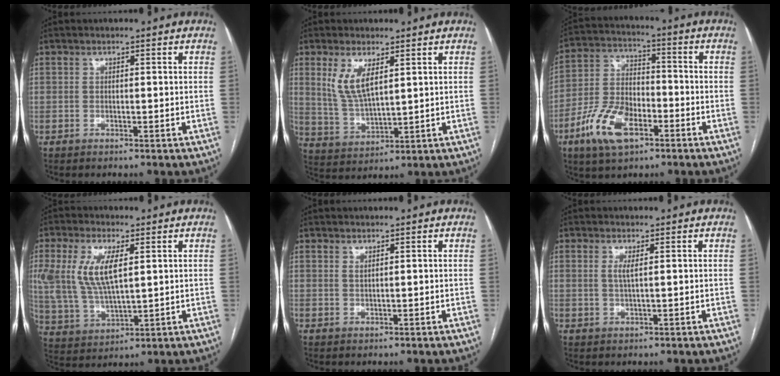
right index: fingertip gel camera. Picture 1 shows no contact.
{"total": 6.8, "force": [3.0, 2.2, 5.7], "torque": [-0.124, -0.005, 0.070]}
{"total": 11.9, "force": [-5.8, 5.6, 8.7], "torque": [-0.195, 0.007, -0.107]}
{"total": 10.4, "force": [2.9, 3.9, 9.2], "torque": [-0.212, 0.006, 0.065]}
{"total": 0.7, "force": [0.5, 0.1, 0.4], "torque": [-0.011, -0.003, 0.012]}
{"total": 1.8, "force": [0.6, 0.1, 1.7], "torque": [-0.042, -0.003, 0.012]}